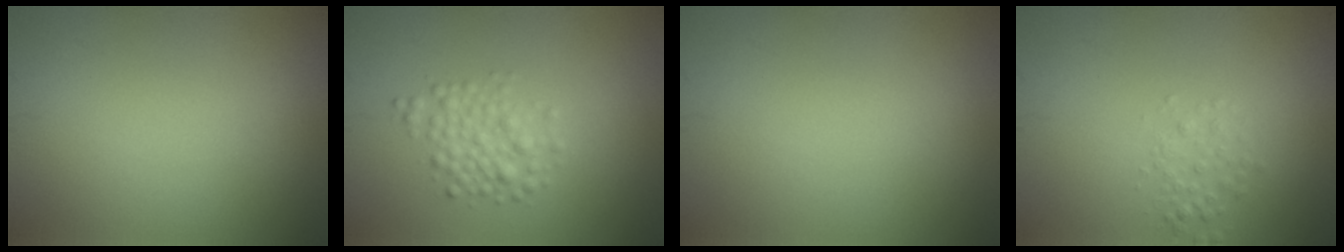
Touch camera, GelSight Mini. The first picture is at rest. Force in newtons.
{"total": 2.6, "press": 2.6, "slide": 0.1}
{"total": 0.0}
{"total": 1.4, "press": 1.4, "slide": 0.1}